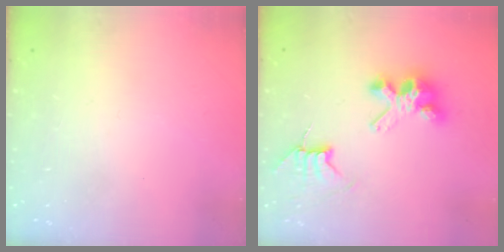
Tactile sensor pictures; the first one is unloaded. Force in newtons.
{"total": 7.5, "press": 7.5, "slide": 0.6}